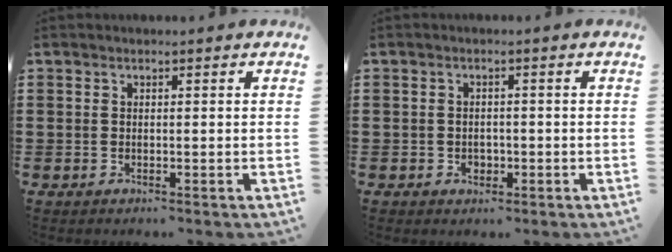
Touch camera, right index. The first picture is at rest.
{"total": 1.4, "force": [-0.5, 1.3, 0.5], "torque": [-0.011, 0.002, -0.011]}